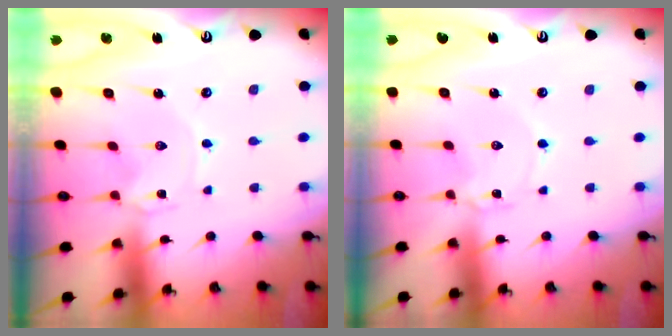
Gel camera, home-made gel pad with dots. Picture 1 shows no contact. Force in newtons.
{"total": 1.9, "press": 1.8, "slide": 0.3}